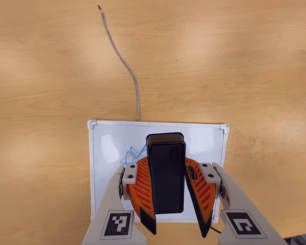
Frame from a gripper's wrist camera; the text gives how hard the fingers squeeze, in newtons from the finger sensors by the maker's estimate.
{"total": 7.5, "left": 7.9, "right": 7.0}